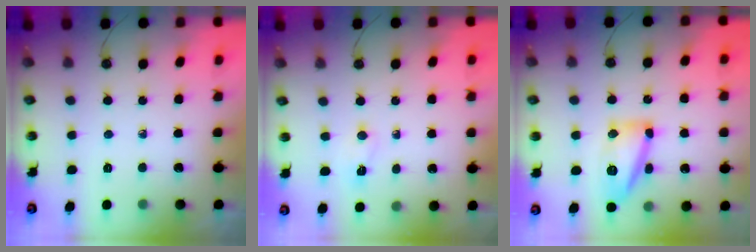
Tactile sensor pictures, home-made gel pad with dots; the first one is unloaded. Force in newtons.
{"total": 3.2, "press": 2.9, "slide": 1.4}
{"total": 14.4, "press": 14.3, "slide": 1.2}